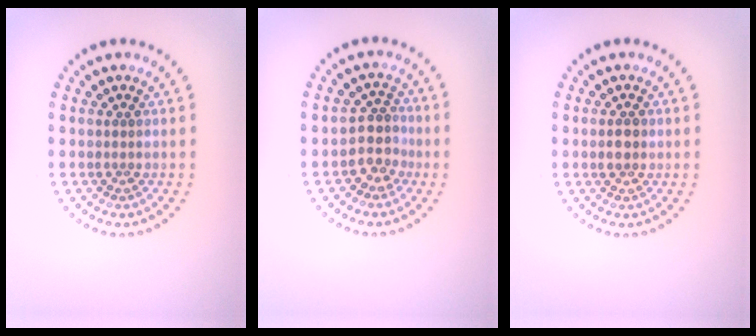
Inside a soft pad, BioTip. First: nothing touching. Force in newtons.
{"total": 2.8, "press": 2.2, "slide": 1.6}
{"total": 1.7, "press": 1.7, "slide": 0.1}